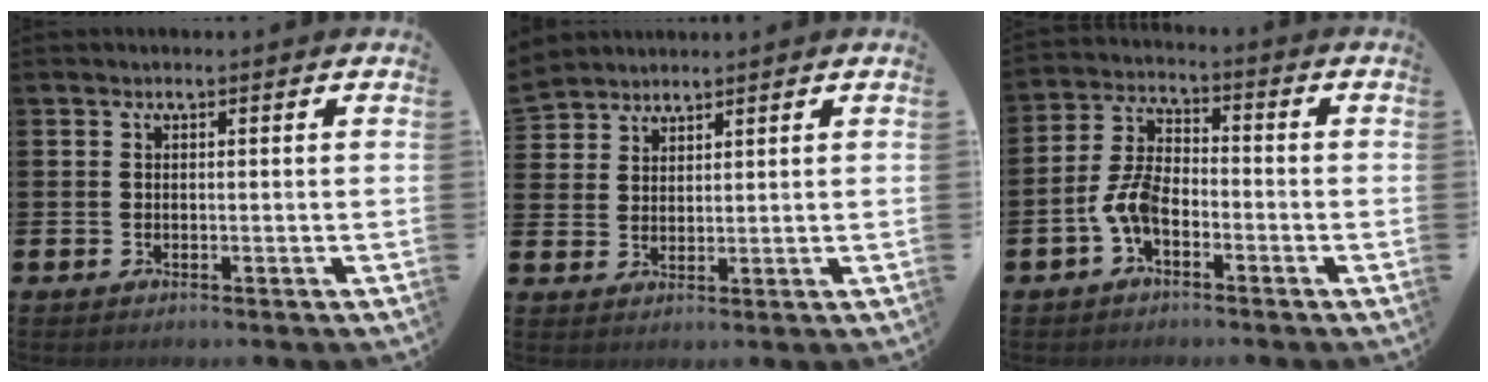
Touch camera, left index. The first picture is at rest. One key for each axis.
{"total": 3.5, "fx": 3.3, "fy": 0.8, "fz": -0.6, "tx": 0.005, "ty": -0.015, "tz": 0.063}
{"total": 5.7, "fx": -2.5, "fy": 3.0, "fz": 4.1, "tx": -0.091, "ty": 0.007, "tz": -0.053}